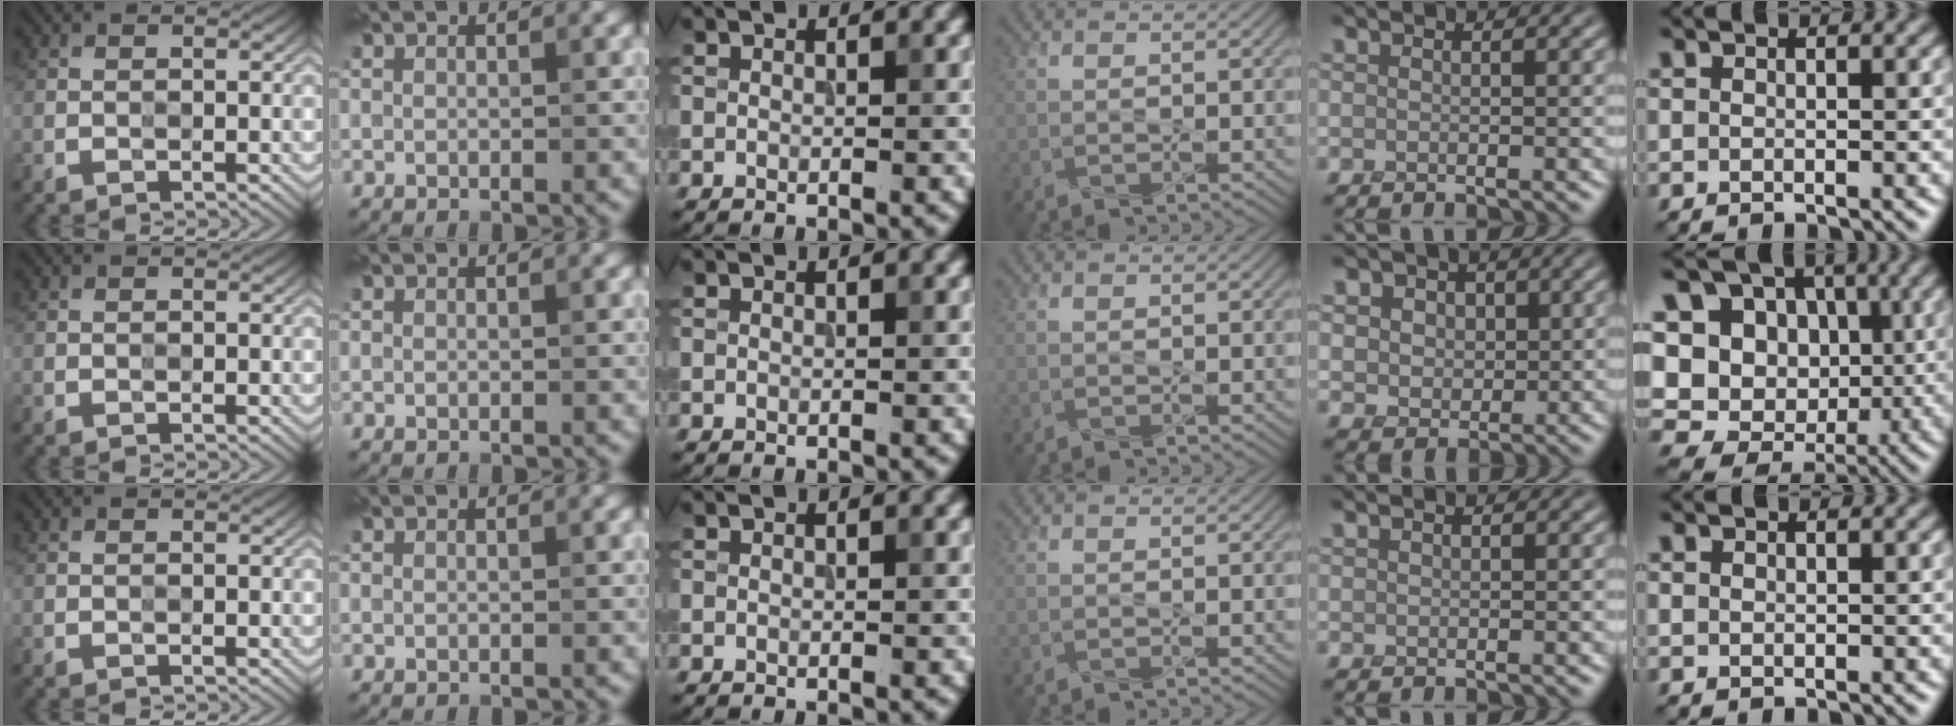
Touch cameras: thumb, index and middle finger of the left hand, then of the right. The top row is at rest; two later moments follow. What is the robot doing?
{"motion": "press", "object": "memory foam"}